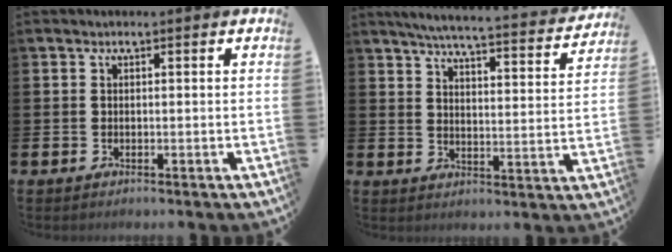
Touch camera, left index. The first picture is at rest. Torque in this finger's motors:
{"motor_torque": [0.98, -1.16, 0.17, 0.12]}